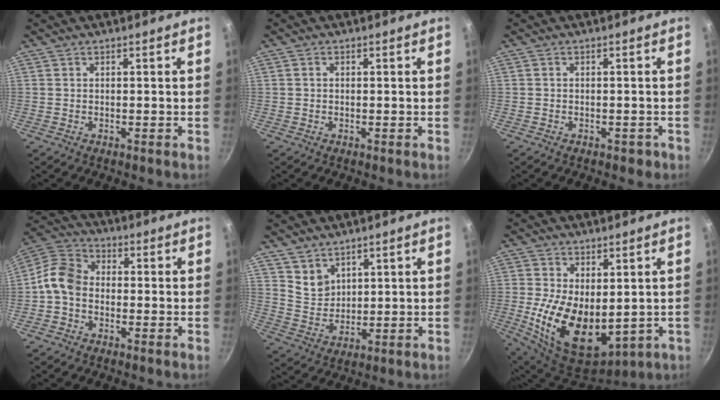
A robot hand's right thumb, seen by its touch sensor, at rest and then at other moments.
{"total": 0.7, "force": [0.0, 0.6, 0.4], "torque": [-0.006, 0.005, 0.001]}
{"total": 1.7, "force": [-0.9, 1.2, 0.8], "torque": [0.001, 0.016, -0.003]}
{"total": 8.0, "force": [-1.7, 6.1, 4.9], "torque": [-0.082, 0.033, -0.055]}
{"total": 5.3, "force": [3.7, 3.4, 1.5], "torque": [-0.006, -0.019, 0.081]}
{"total": 15.4, "force": [-0.1, 9.1, 12.4], "torque": [-0.212, -0.027, 0.022]}